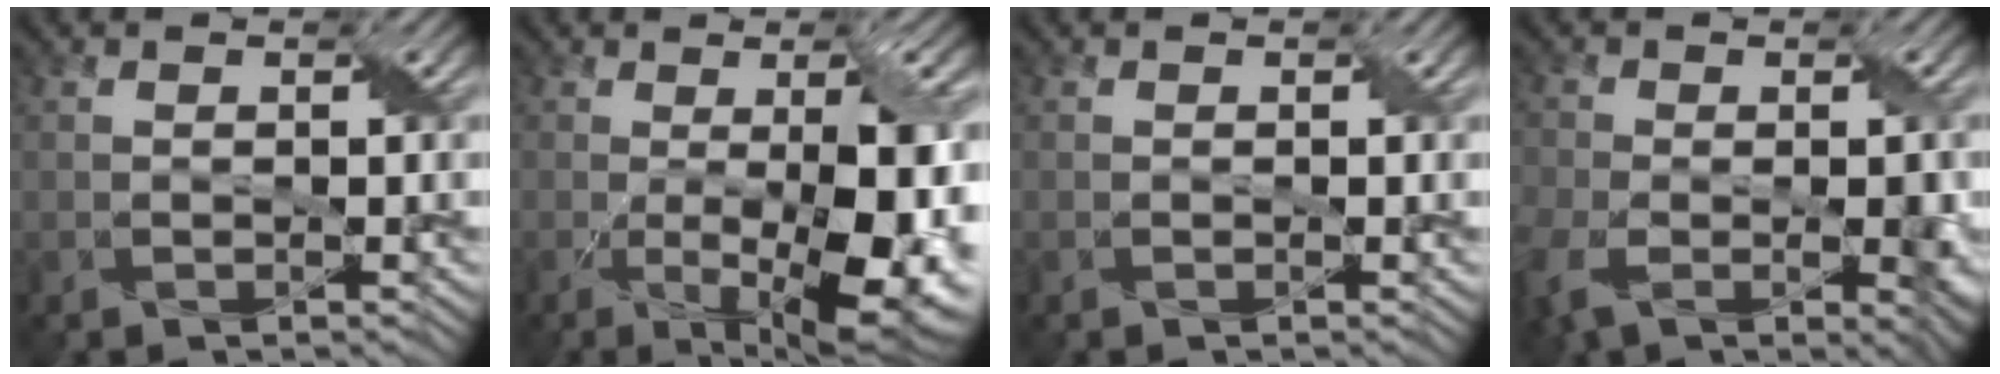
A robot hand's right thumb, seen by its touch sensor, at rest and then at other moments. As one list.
[{"total": 12.4, "force": [-1.7, 4.1, 11.6], "torque": [-0.167, -0.021, -0.011]}, {"total": 0.0}, {"total": 8.3, "force": [-2.9, 4.7, 6.3], "torque": [-0.136, -0.024, -0.048]}]